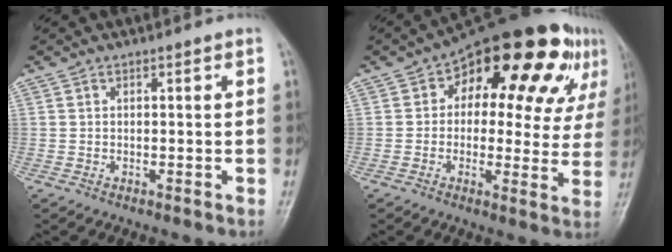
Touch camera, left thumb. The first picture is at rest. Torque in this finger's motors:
{"motor_torque": [0.65, 0.97, 0.93, -0.20, 0.24]}